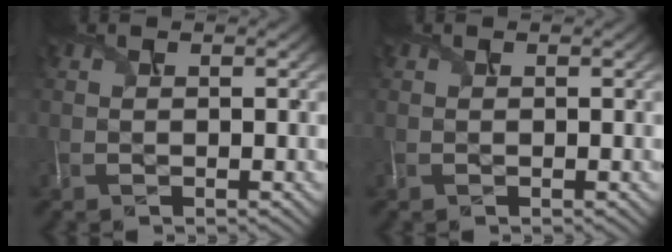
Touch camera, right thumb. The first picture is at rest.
{"total": 0.0}